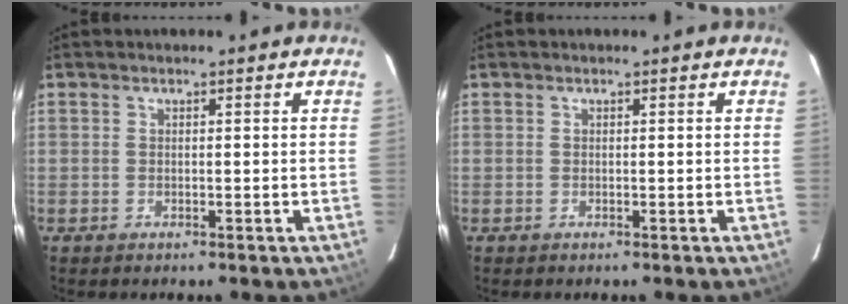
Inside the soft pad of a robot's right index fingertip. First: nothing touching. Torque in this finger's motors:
{"motor_torque": [0.00, 0.00, 0.03, 0.01]}